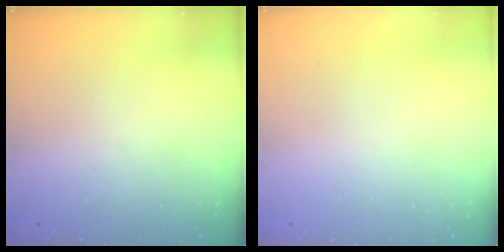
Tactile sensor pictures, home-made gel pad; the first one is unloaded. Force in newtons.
{"total": 0.0}